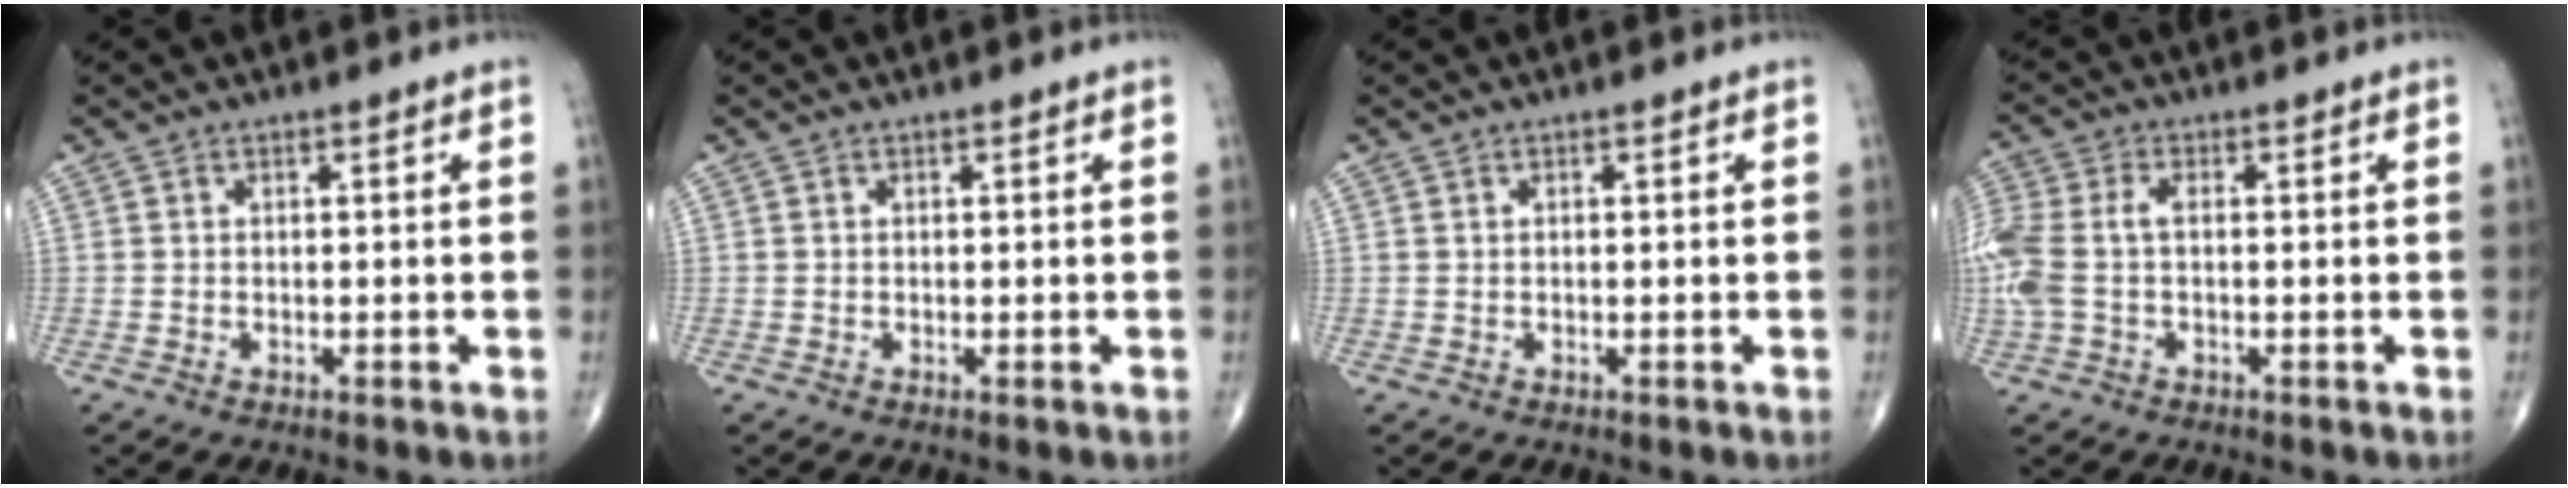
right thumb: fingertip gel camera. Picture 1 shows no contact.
{"total": 0.0}
{"total": 0.0}
{"total": 9.5, "force": [-0.3, 5.6, 7.7], "torque": [-0.215, 0.023, -0.003]}